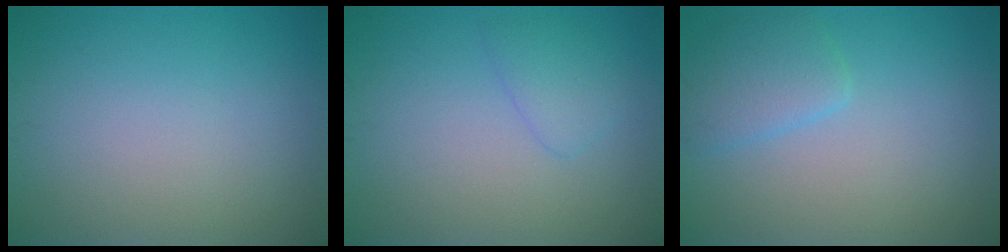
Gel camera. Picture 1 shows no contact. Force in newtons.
{"total": 1.8, "press": 1.8, "slide": 0.1}
{"total": 2.6, "press": 2.6, "slide": 0.2}